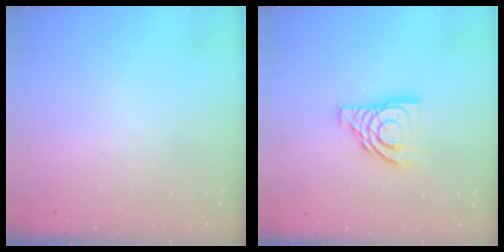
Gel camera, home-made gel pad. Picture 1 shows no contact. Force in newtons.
{"total": 12.5, "press": 12.4, "slide": 1.5}